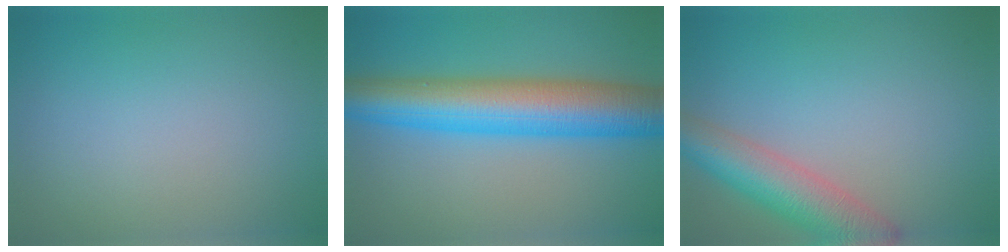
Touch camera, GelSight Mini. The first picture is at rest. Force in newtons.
{"total": 10.6, "press": 10.6, "slide": 0.1}
{"total": 6.5, "press": 6.4, "slide": 0.6}